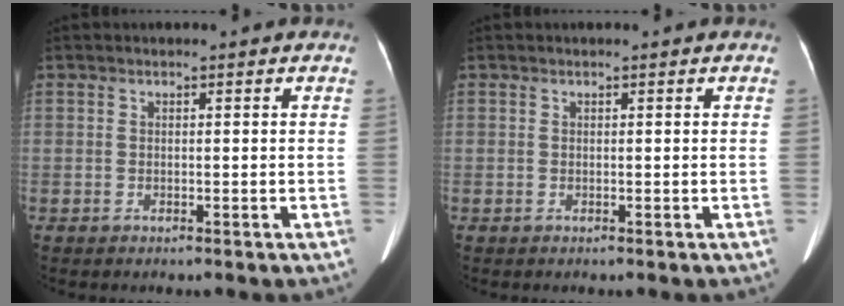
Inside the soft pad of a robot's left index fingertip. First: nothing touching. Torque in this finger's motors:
{"motor_torque": [0.00, 0.06, -0.01, 0.00]}